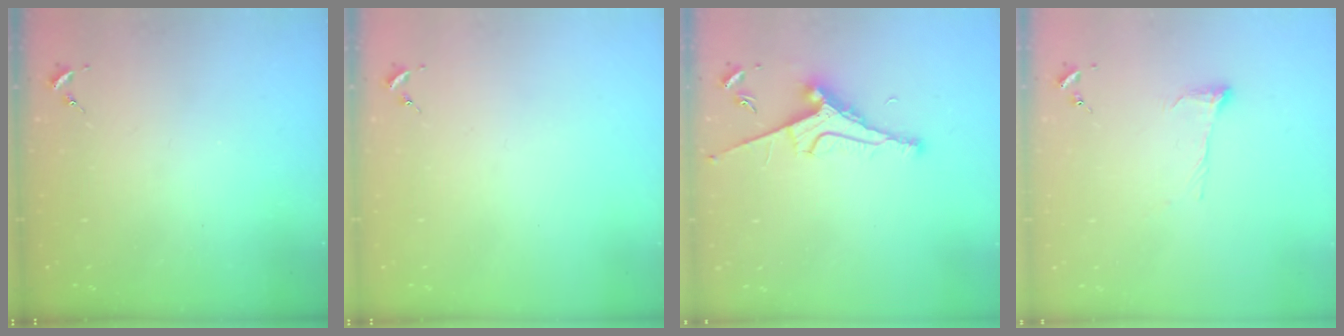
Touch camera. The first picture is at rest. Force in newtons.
{"total": 0.0}
{"total": 9.1, "press": 9.0, "slide": 1.3}
{"total": 8.7, "press": 8.7, "slide": 0.3}